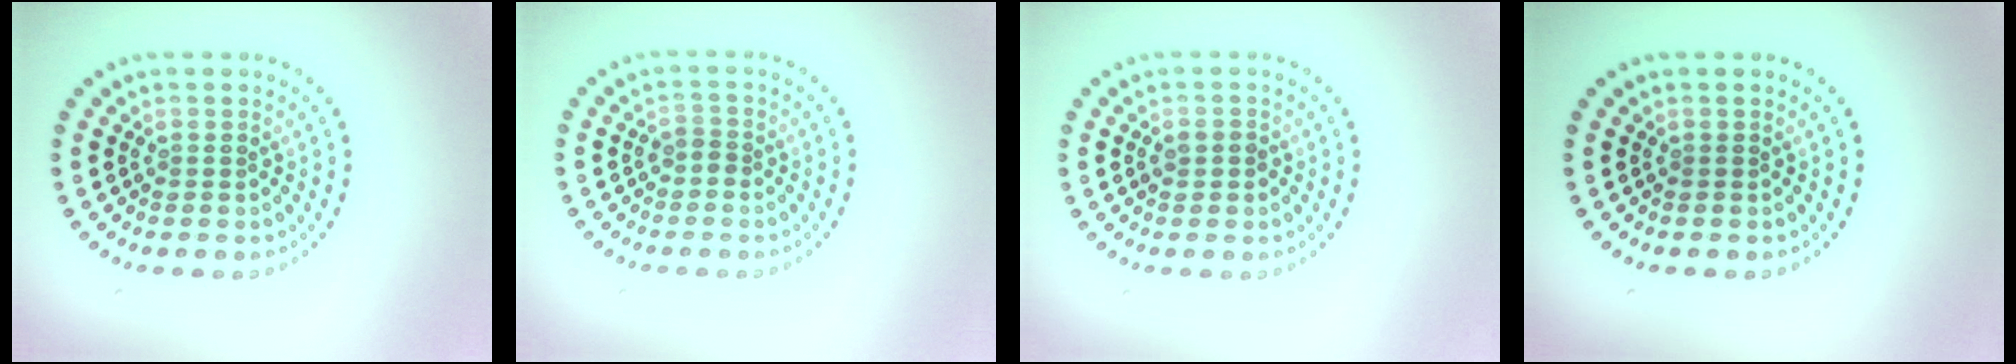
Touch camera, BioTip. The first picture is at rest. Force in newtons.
{"total": 1.0, "press": 0.8, "slide": 0.6}
{"total": 1.4, "press": 1.4, "slide": 0.3}
{"total": 0.0}